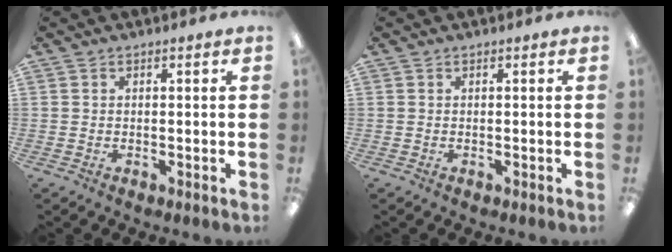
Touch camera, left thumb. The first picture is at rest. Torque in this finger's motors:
{"motor_torque": [0.00, 0.00, 0.11, -0.08, 0.00]}